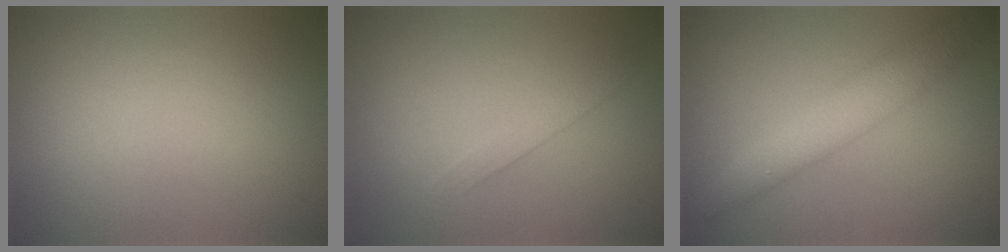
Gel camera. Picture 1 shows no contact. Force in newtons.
{"total": 1.2, "press": 1.2, "slide": 0.0}
{"total": 4.5, "press": 4.5, "slide": 0.1}